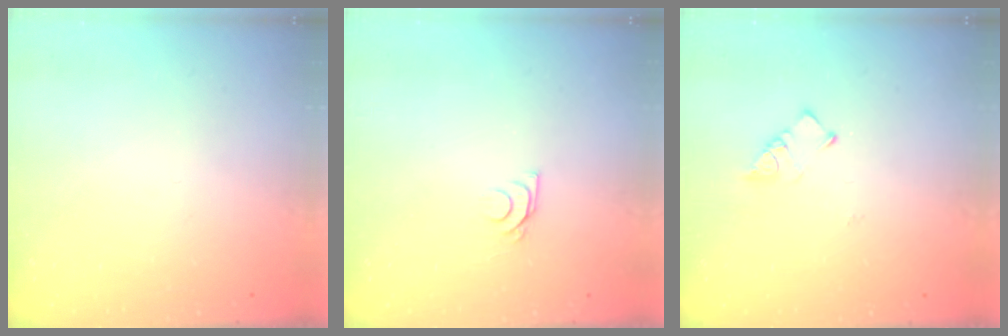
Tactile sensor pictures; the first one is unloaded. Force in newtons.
{"total": 5.8, "press": 5.8, "slide": 0.5}
{"total": 2.9, "press": 2.9, "slide": 0.0}